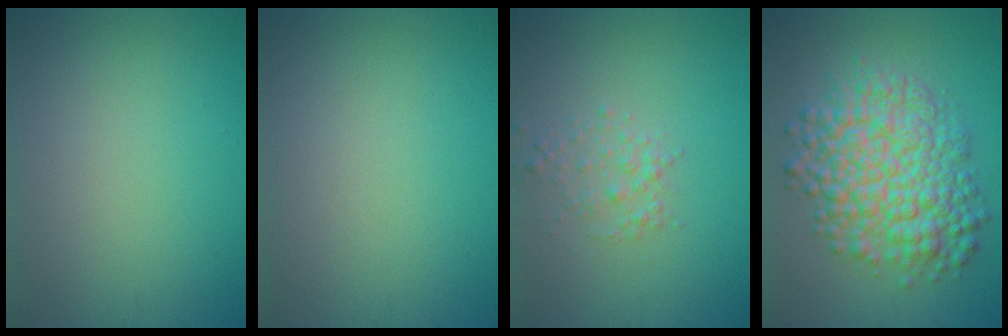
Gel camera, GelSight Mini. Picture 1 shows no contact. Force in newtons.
{"total": 0.0}
{"total": 1.7, "press": 1.7, "slide": 0.1}
{"total": 8.7, "press": 8.7, "slide": 0.2}